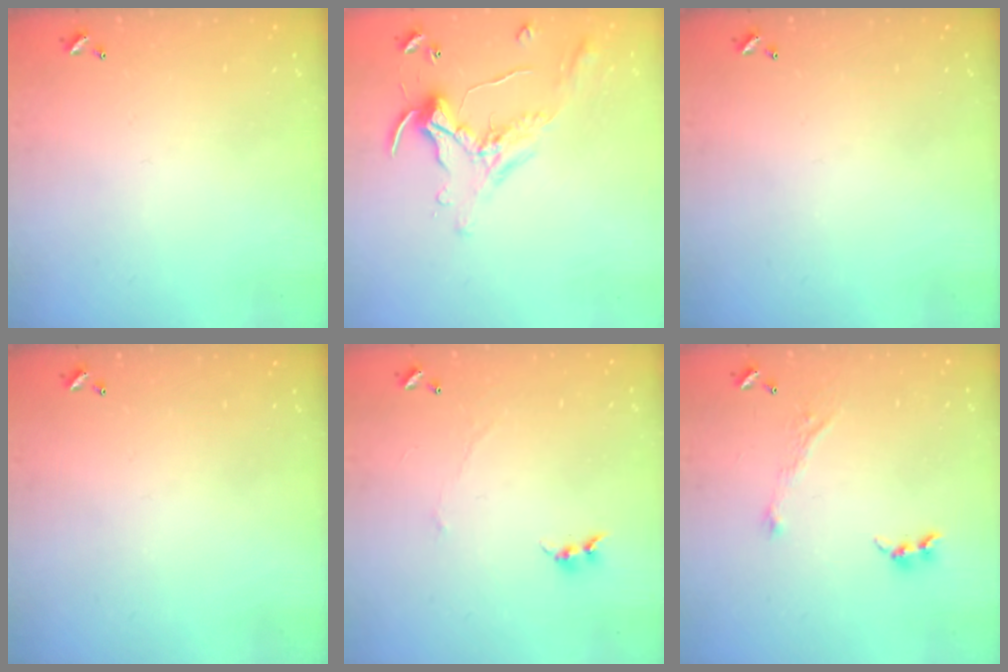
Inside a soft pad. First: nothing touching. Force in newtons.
{"total": 0.7, "press": 0.5, "slide": 0.4}
{"total": 0.0}
{"total": 0.0}
{"total": 0.7, "press": 0.4, "slide": 0.6}
{"total": 2.9, "press": 2.8, "slide": 0.4}